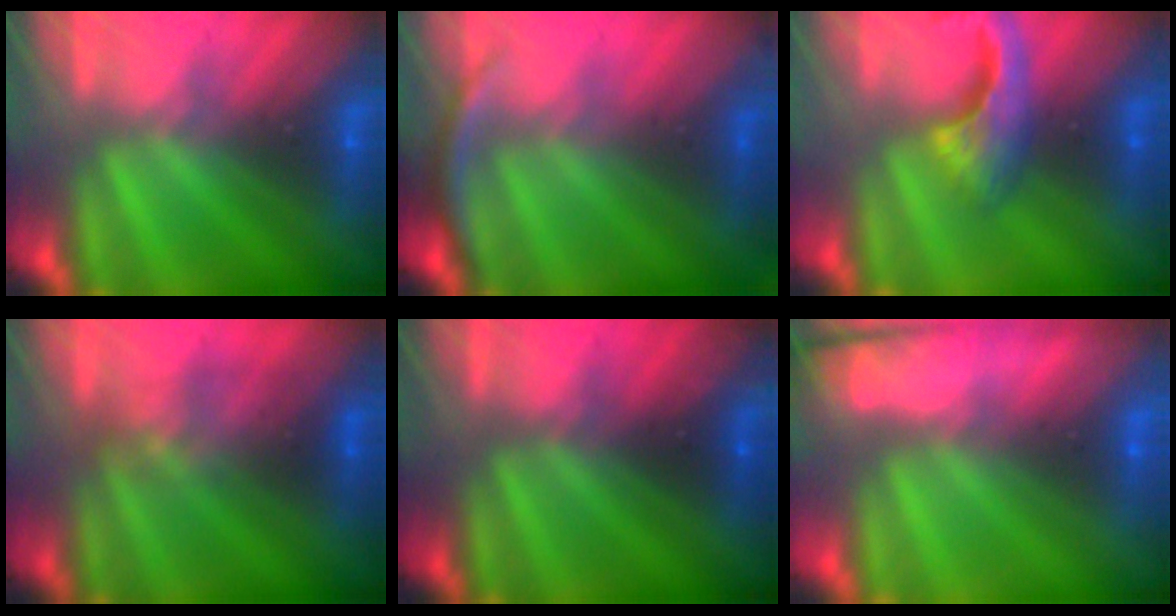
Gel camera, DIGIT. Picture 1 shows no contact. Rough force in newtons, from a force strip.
{"total": 2.9}
{"total": 5.3}
{"total": 2.3}
{"total": 2.4}
{"total": 11.5}